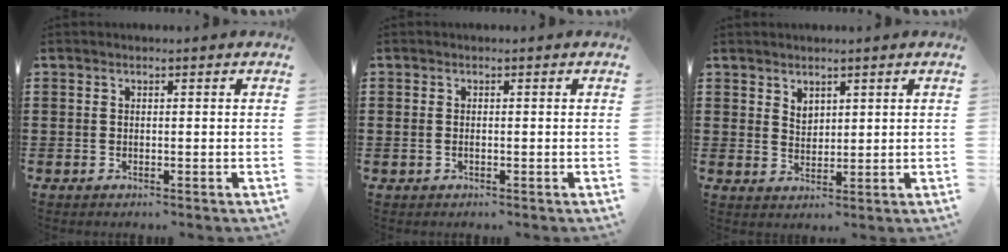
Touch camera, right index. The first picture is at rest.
{"total": 0.8, "force": [-0.2, 0.4, 0.7], "torque": [-0.015, 0.000, -0.005]}
{"total": 2.3, "force": [1.8, 1.3, 0.4], "torque": [-0.012, 0.004, 0.035]}